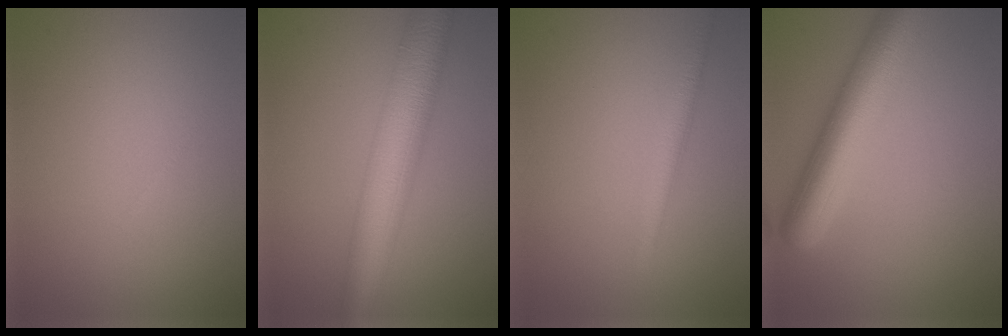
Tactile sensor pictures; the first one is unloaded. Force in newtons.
{"total": 8.6, "press": 8.6, "slide": 0.0}
{"total": 2.1, "press": 2.1, "slide": 0.1}
{"total": 7.7, "press": 7.7, "slide": 0.4}